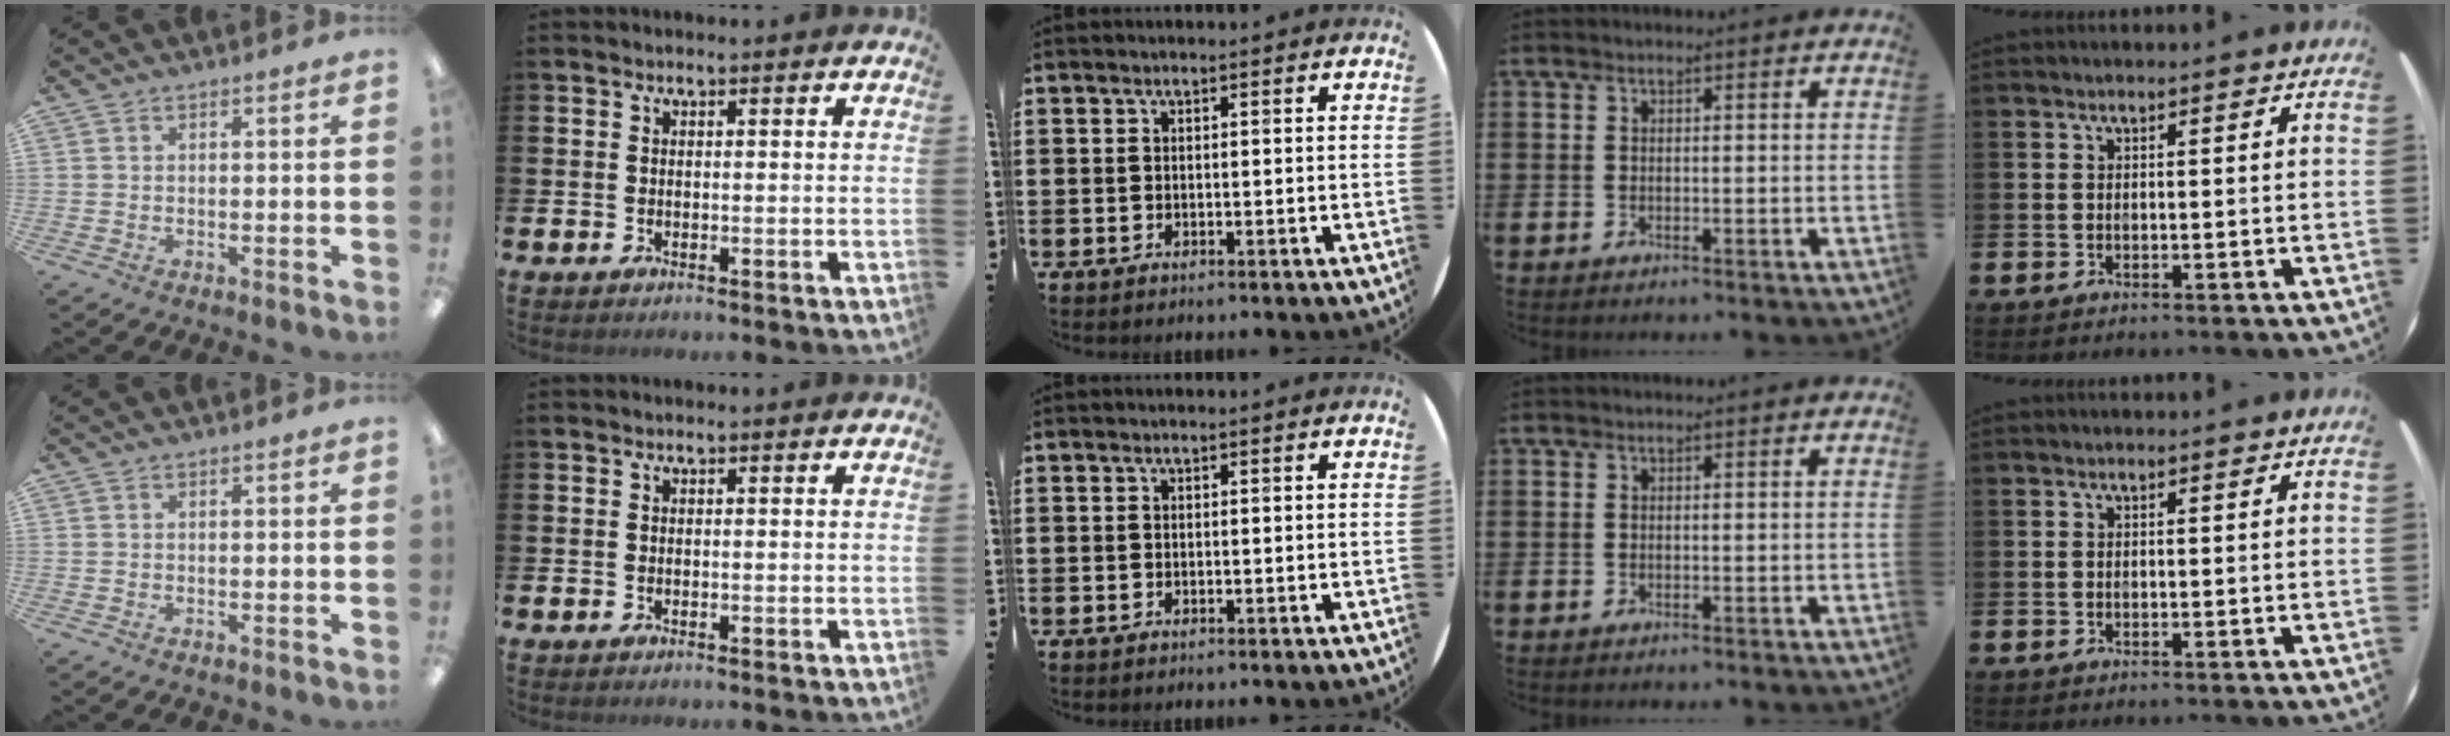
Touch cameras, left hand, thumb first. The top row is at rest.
{}